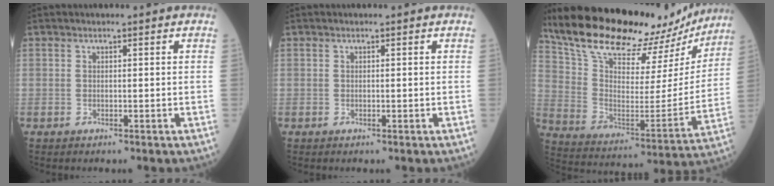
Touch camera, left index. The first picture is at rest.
{"total": 0.0}
{"total": 28.7, "force": [24.8, 8.4, 11.8], "torque": [-0.208, -0.016, 0.361]}